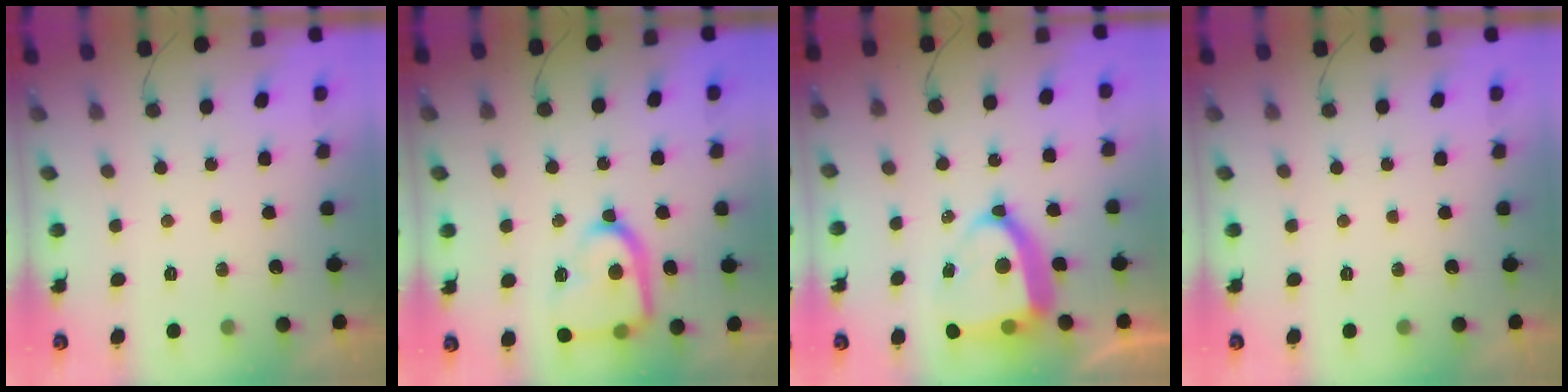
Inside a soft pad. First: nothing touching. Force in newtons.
{"total": 17.6, "press": 17.5, "slide": 1.4}
{"total": 14.4, "press": 14.3, "slide": 1.4}
{"total": 0.0}